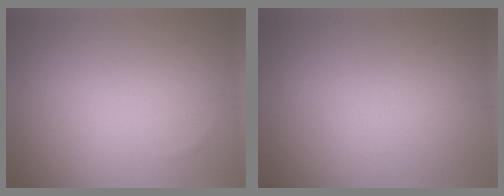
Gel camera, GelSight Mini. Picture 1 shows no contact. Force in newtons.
{"total": 0.0}